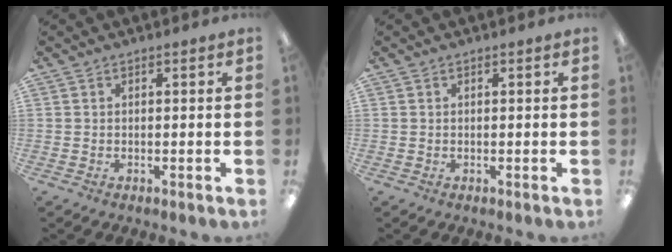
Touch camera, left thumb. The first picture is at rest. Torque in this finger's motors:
{"motor_torque": [-0.06, 0.02, -0.20, 0.05, 0.00]}